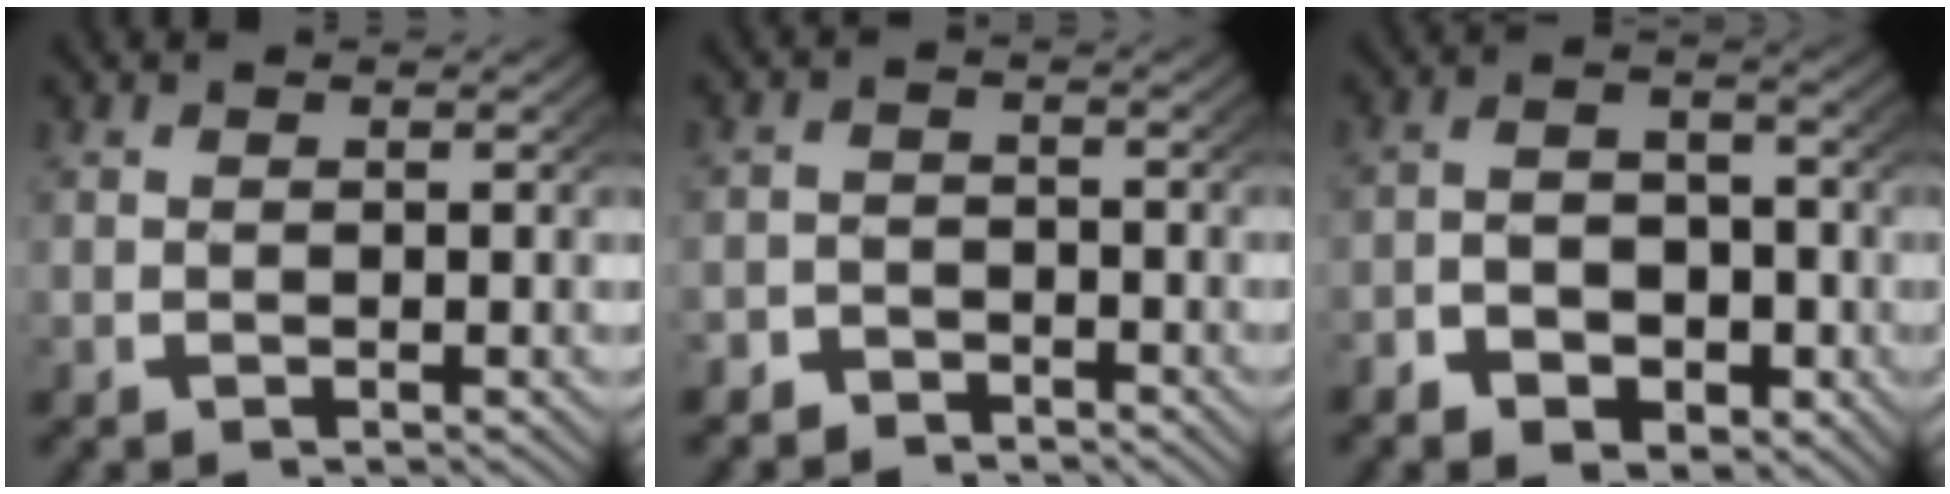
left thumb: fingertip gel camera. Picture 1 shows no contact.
{"total": 2.8, "force": [-2.5, 1.2, 0.0], "torque": [0.005, -0.015, -0.044]}
{"total": 5.3, "force": [-2.0, 3.7, 3.3], "torque": [-0.053, -0.019, -0.034]}